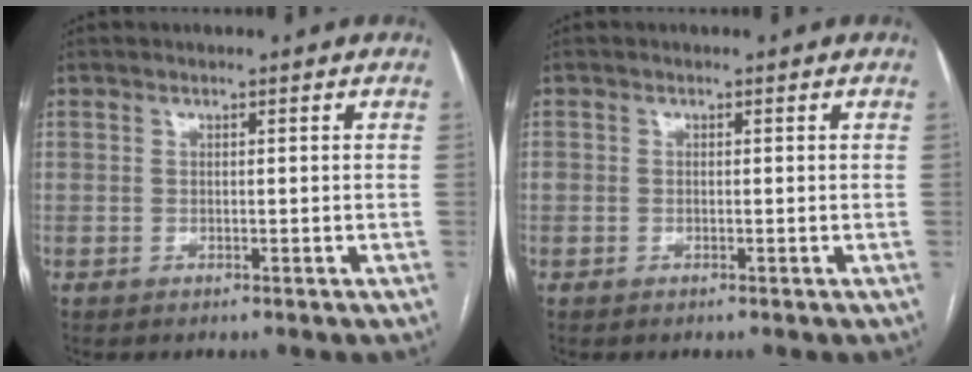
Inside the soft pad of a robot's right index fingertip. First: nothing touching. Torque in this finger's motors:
{"motor_torque": [0.08, 0.03, 0.02, 0.00]}